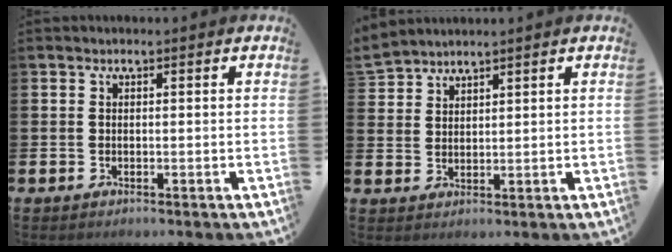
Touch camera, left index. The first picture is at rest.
{"total": 3.0, "force": [3.0, 0.1, -0.5], "torque": [0.002, -0.013, 0.057]}